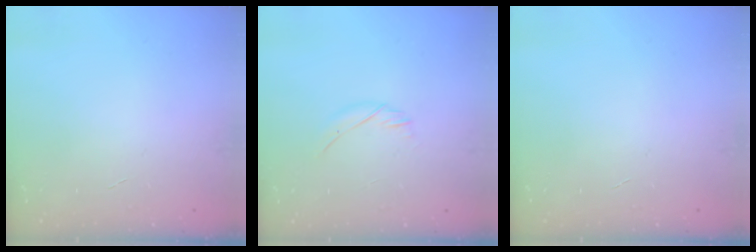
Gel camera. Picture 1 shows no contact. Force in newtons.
{"total": 5.4, "press": 5.1, "slide": 1.7}
{"total": 0.0}